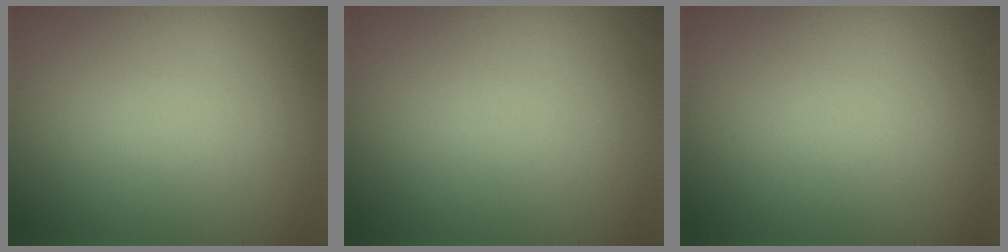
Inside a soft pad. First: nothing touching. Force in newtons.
{"total": 0.0}
{"total": 0.0}